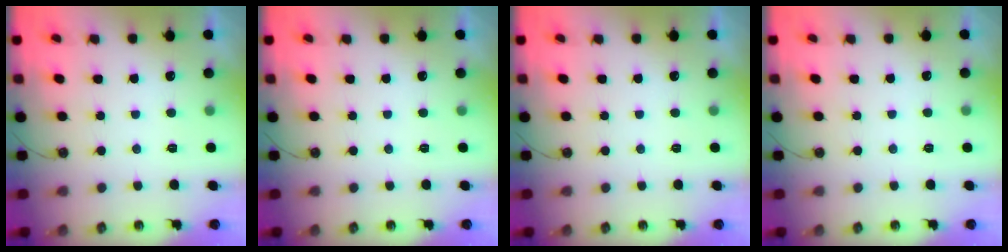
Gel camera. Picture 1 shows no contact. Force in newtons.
{"total": 0.0}
{"total": 0.0}
{"total": 1.7, "press": 1.7, "slide": 0.3}